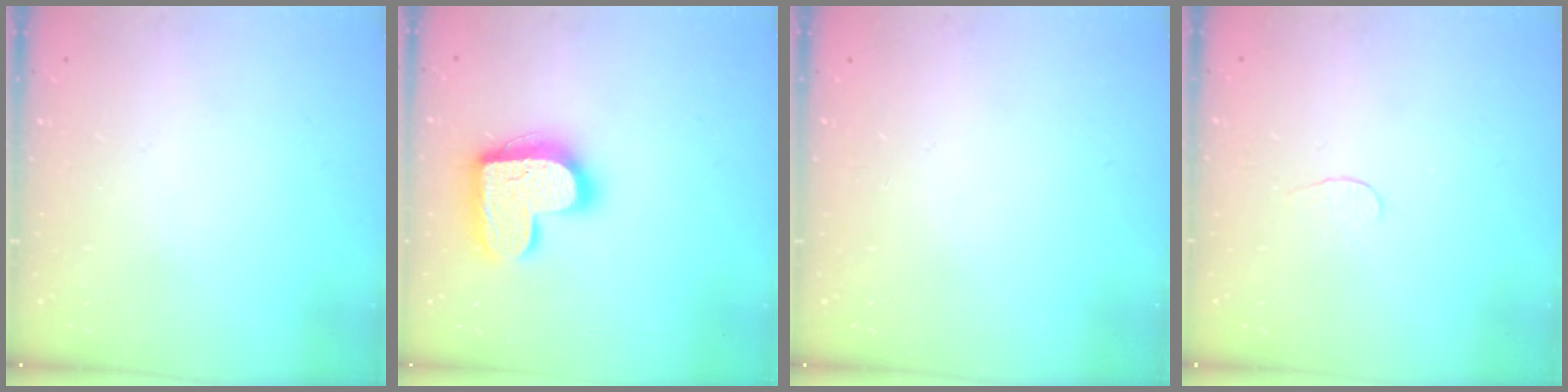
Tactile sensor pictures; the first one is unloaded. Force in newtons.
{"total": 17.3, "press": 17.3, "slide": 1.1}
{"total": 0.0}
{"total": 2.8, "press": 2.7, "slide": 0.3}